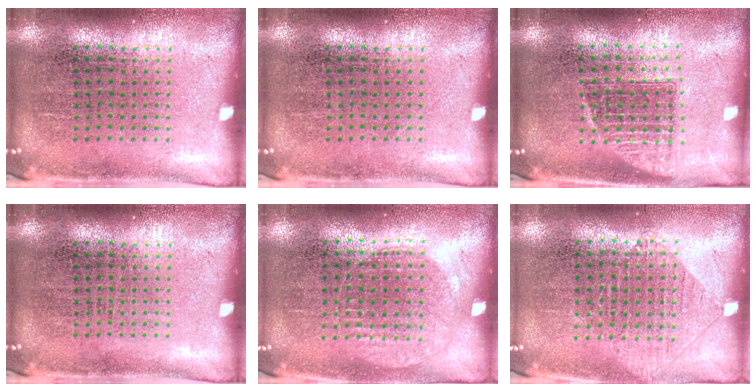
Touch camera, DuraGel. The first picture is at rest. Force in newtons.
{"total": 0.0}
{"total": 1.4, "press": 1.1, "slide": 0.8}
{"total": 0.0}
{"total": 0.9, "press": 0.8, "slide": 0.3}
{"total": 0.9, "press": 0.9, "slide": 0.3}